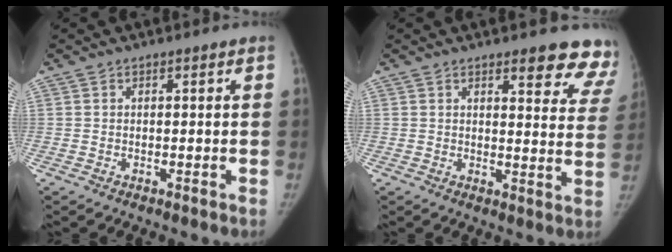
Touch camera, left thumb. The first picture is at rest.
{"total": 11.8, "force": [10.0, 3.6, 5.1], "torque": [-0.007, -0.056, 0.089]}